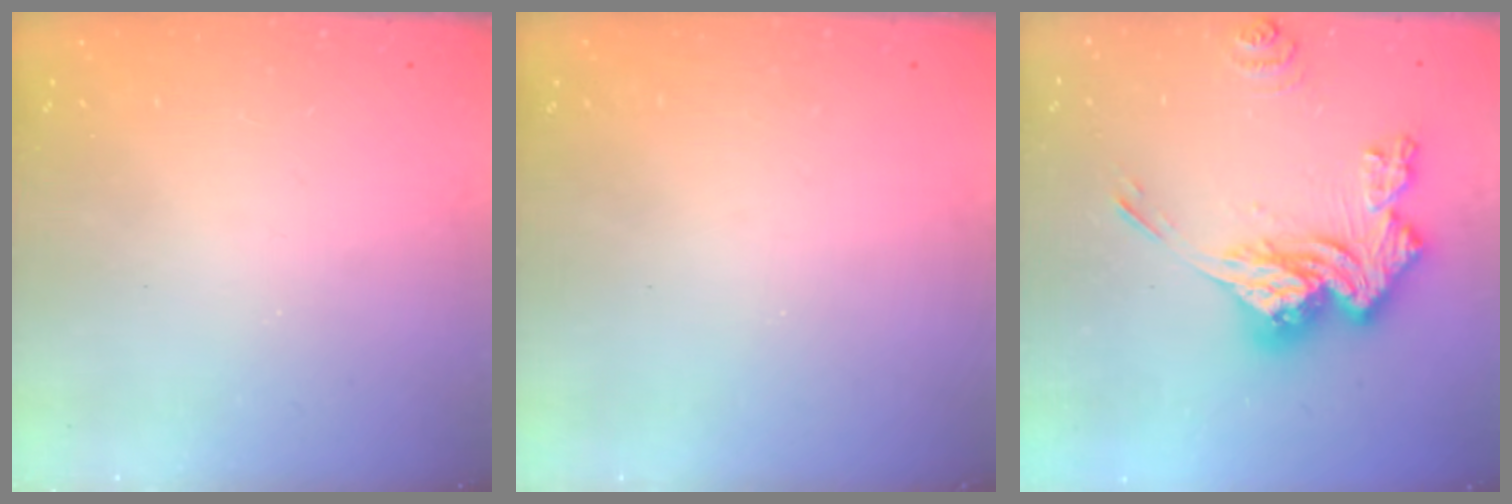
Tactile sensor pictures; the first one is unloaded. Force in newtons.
{"total": 0.0}
{"total": 18.3, "press": 18.2, "slide": 1.7}